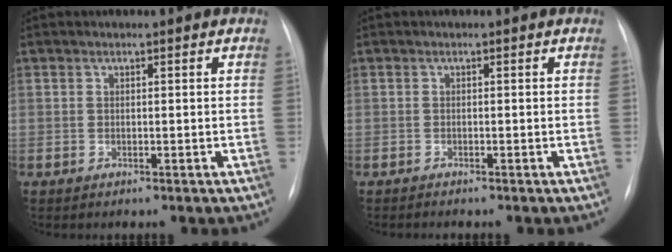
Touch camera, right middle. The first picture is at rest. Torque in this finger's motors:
{"motor_torque": [0.35, -0.34, 0.05, 0.02]}